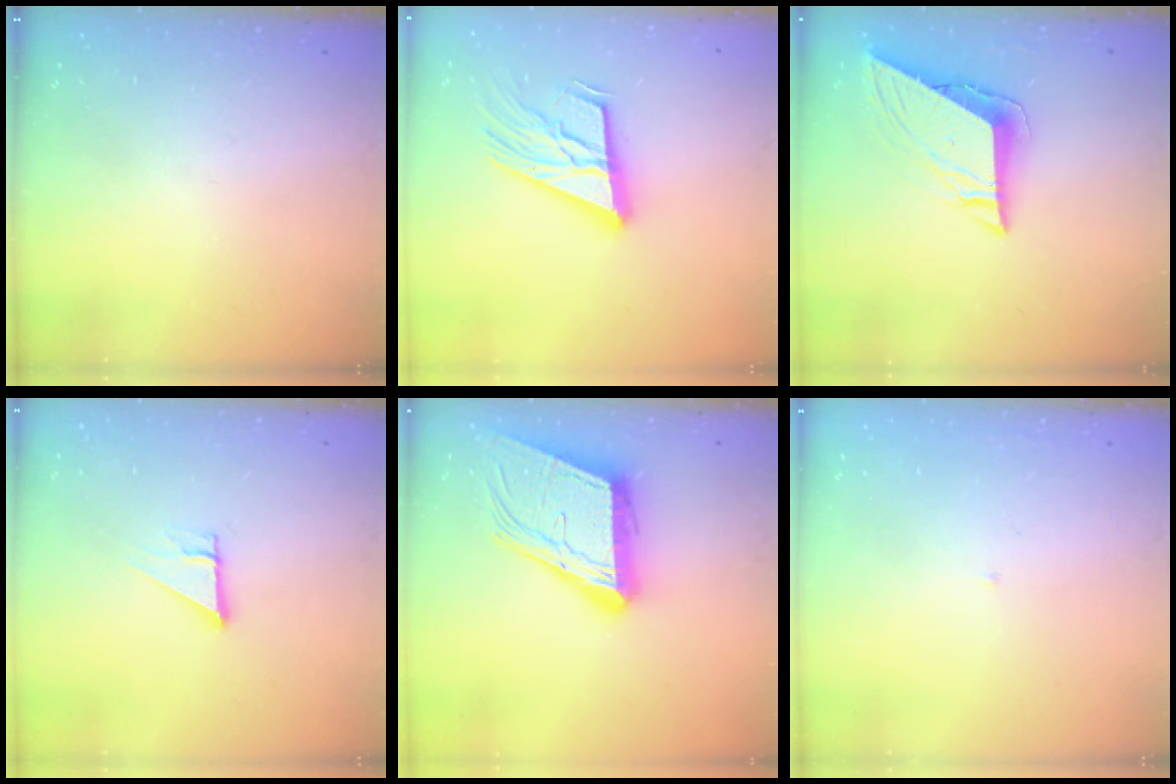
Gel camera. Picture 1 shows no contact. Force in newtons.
{"total": 20.4, "press": 19.9, "slide": 4.5}
{"total": 8.7, "press": 8.6, "slide": 0.7}
{"total": 4.2, "press": 4.2, "slide": 0.3}
{"total": 20.4, "press": 20.0, "slide": 3.9}
{"total": 2.0, "press": 2.0, "slide": 0.2}